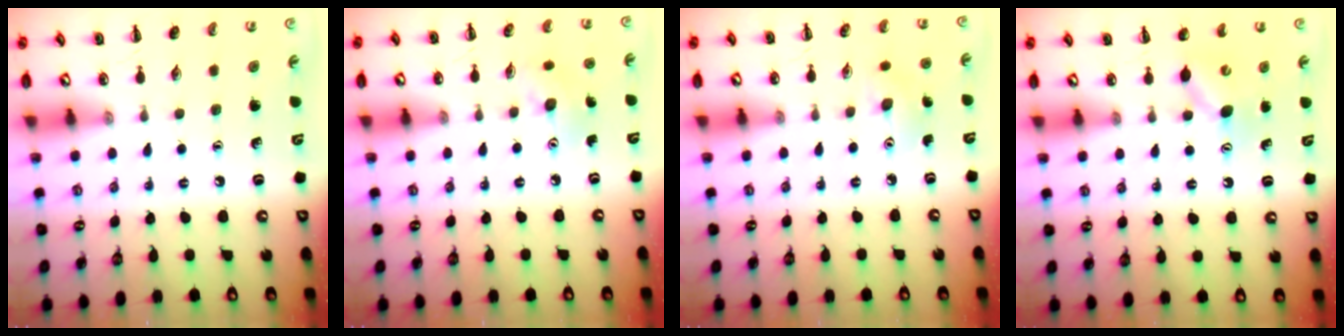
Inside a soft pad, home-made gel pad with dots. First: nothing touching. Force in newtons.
{"total": 3.9, "press": 3.8, "slide": 0.7}
{"total": 4.7, "press": 4.5, "slide": 1.1}
{"total": 6.1, "press": 5.9, "slide": 1.4}